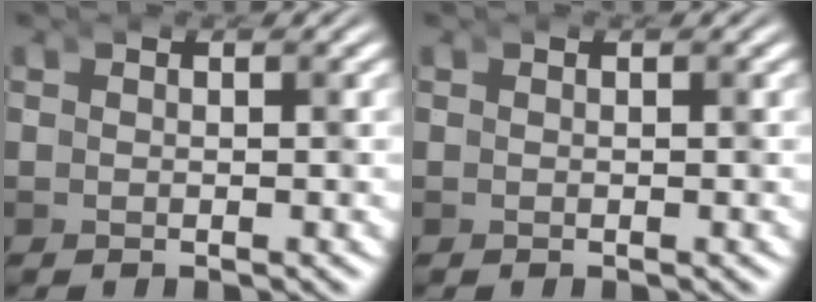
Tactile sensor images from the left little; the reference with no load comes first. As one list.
[{"total": 0.0}]